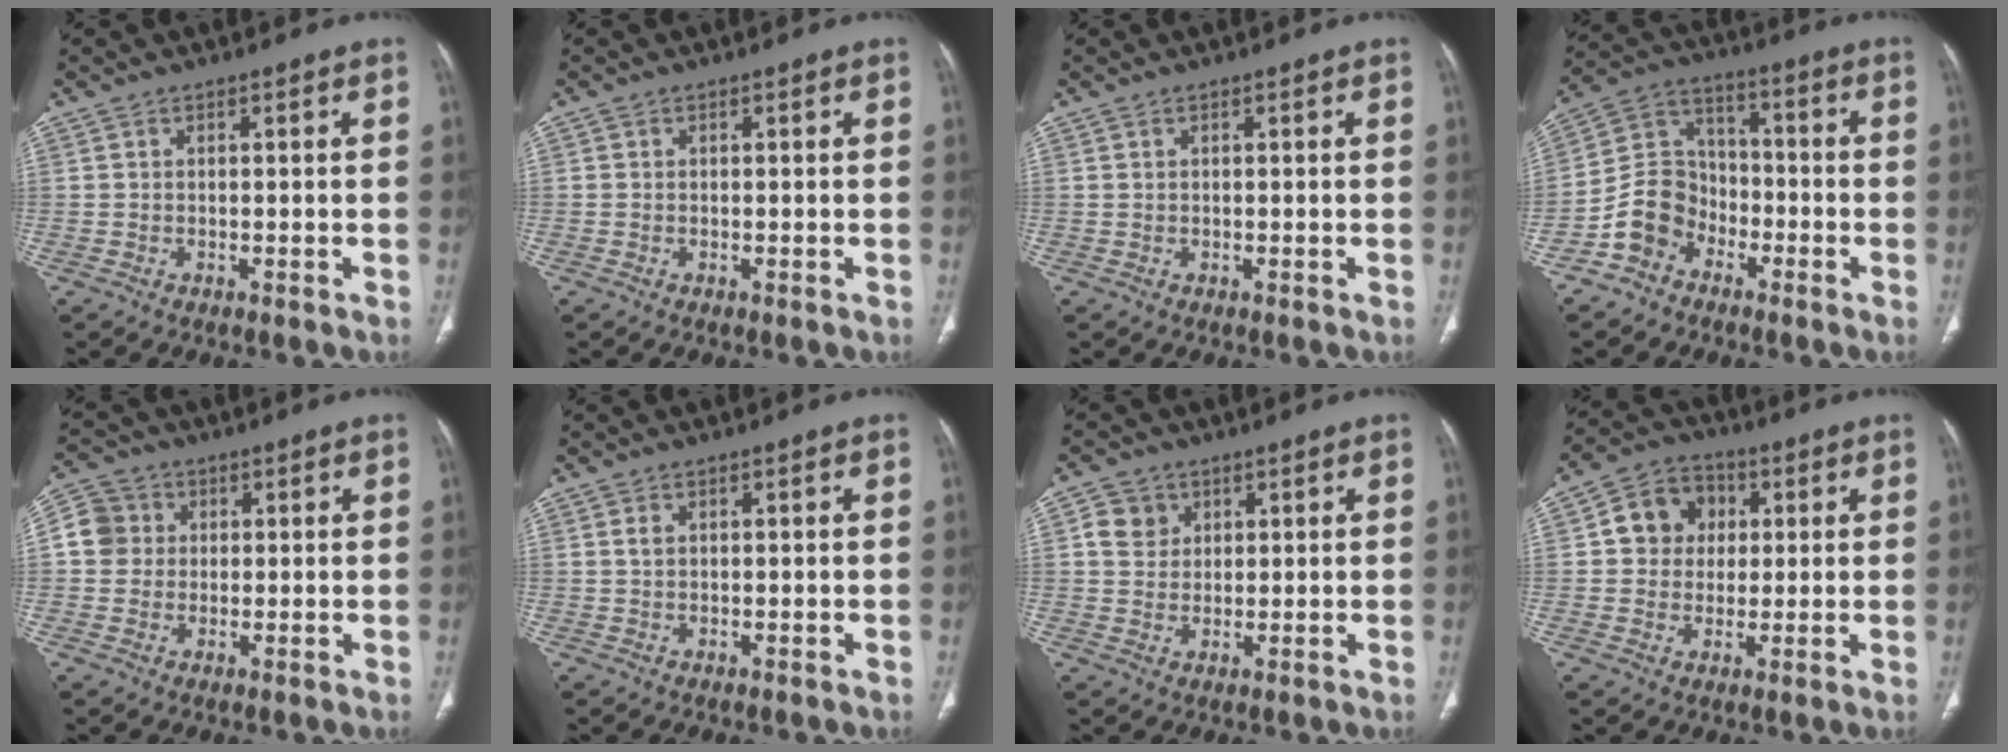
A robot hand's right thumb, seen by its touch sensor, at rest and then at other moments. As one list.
[{"total": 0.0}, {"total": 0.0}, {"total": 10.0, "force": [-5.2, 7.9, 3.2], "torque": [-0.039, 0.058, -0.106]}, {"total": 6.5, "force": [0.8, 6.2, 1.7], "torque": [-0.015, 0.011, 0.009]}, {"total": 1.2, "force": [0.4, 0.8, 0.8], "torque": [-0.015, 0.000, 0.009]}, {"total": 4.9, "force": [1.8, 4.3, 1.5], "torque": [-0.008, -0.002, 0.032]}, {"total": 9.2, "force": [1.7, 8.1, 4.0], "torque": [-0.028, 0.007, 0.018]}]